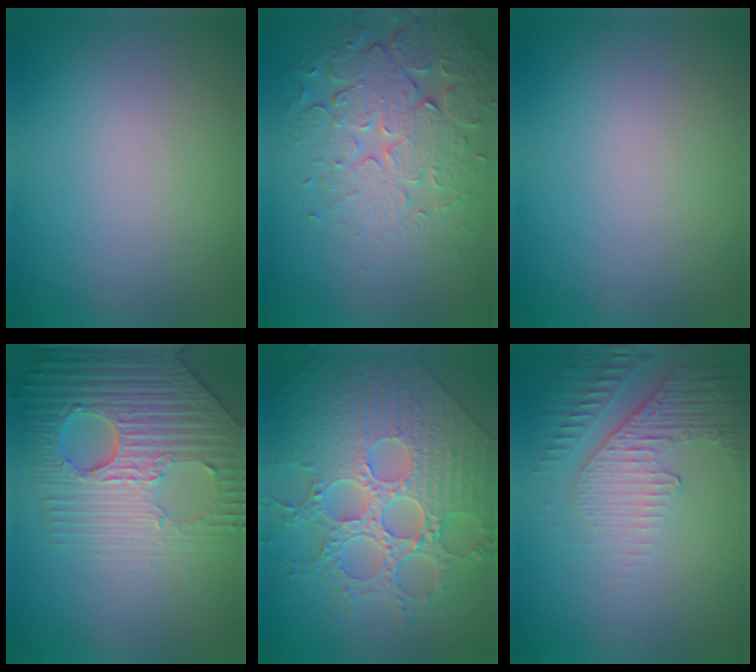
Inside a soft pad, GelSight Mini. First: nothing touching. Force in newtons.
{"total": 5.7, "press": 4.7, "slide": 3.1}
{"total": 0.0}
{"total": 8.4, "press": 5.9, "slide": 6.0}
{"total": 9.4, "press": 7.0, "slide": 6.3}
{"total": 5.0, "press": 3.4, "slide": 3.8}